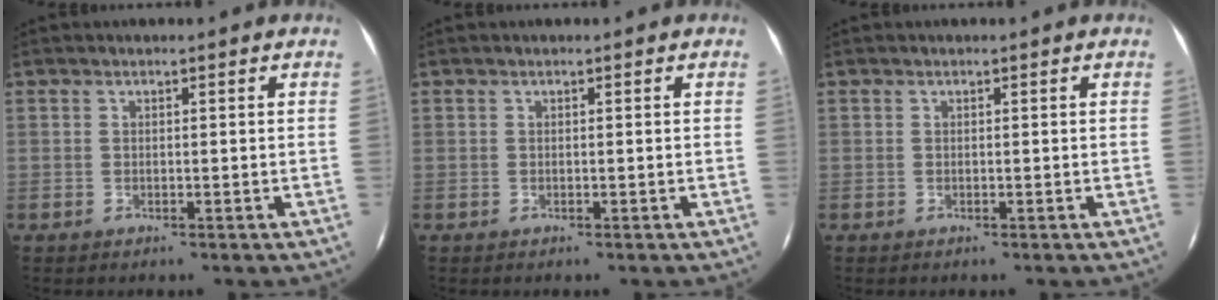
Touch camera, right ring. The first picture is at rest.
{"total": 0.0}
{"total": 0.0}